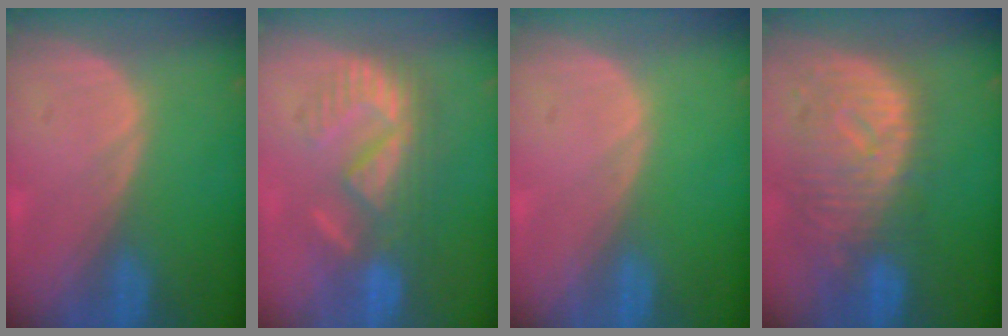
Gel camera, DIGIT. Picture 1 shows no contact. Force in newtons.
{"total": 8.7, "press": 8.5, "slide": 1.7}
{"total": 0.0}
{"total": 10.8, "press": 9.6, "slide": 5.0}